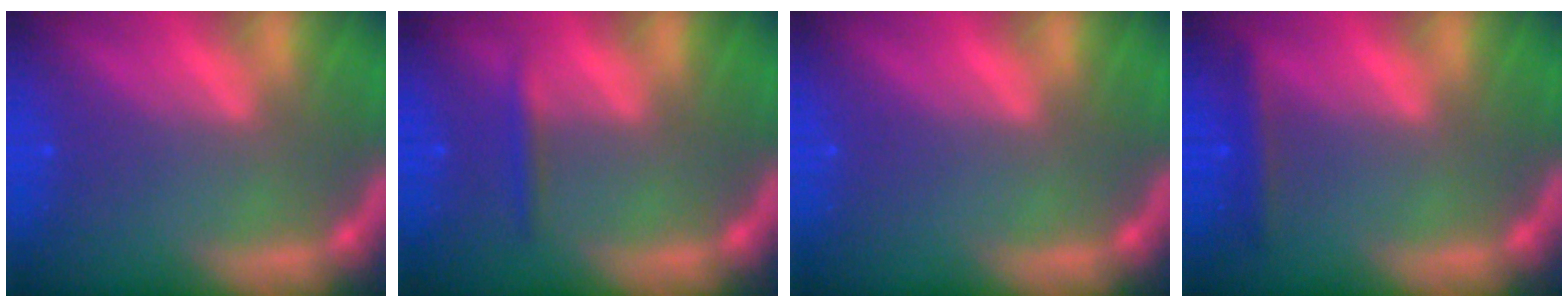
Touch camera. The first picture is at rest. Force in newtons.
{"total": 1.4}
{"total": 0.0}
{"total": 1.9}